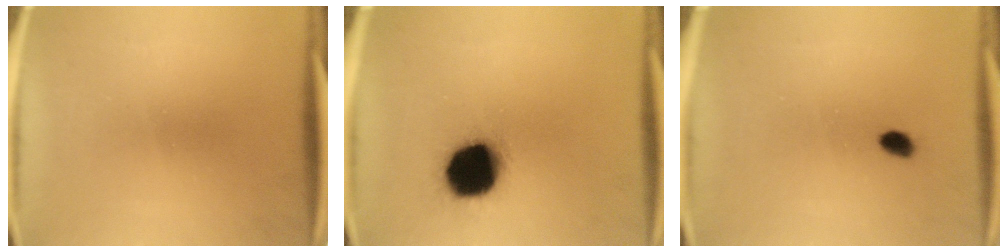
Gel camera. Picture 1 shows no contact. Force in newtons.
{"total": 17.1}
{"total": 1.5}